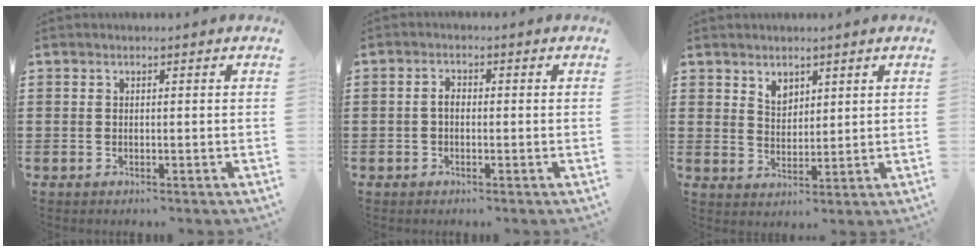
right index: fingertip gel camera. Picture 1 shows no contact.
{"total": 1.8, "force": [-0.4, 1.0, 1.5], "torque": [-0.036, 0.000, -0.010]}
{"total": 2.9, "force": [2.3, 1.8, 0.5], "torque": [-0.019, 0.006, 0.043]}